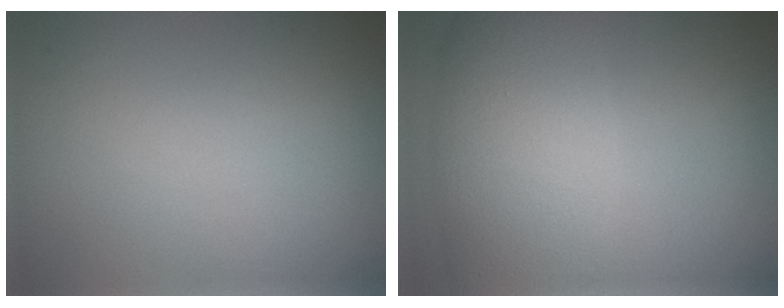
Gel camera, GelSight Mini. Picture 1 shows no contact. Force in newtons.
{"total": 8.1, "press": 8.1, "slide": 0.5}